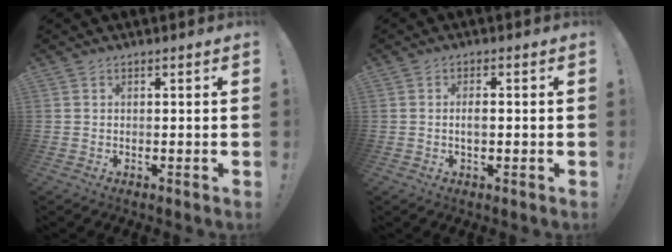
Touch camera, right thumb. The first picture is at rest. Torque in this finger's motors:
{"motor_torque": [-0.22, -0.13, -0.20, 0.26, 0.13]}